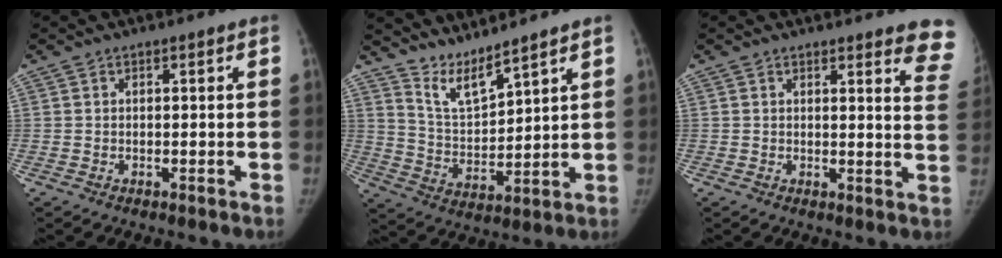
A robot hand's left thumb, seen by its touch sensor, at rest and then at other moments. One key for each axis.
{"total": 7.5, "fx": 6.9, "fy": 0.4, "fz": 2.8, "tx": -0.053, "ty": -0.061, "tz": 0.149}
{"total": 8.9, "fx": 7.8, "fy": 1.8, "fz": 3.8, "tx": -0.009, "ty": -0.053, "tz": 0.059}